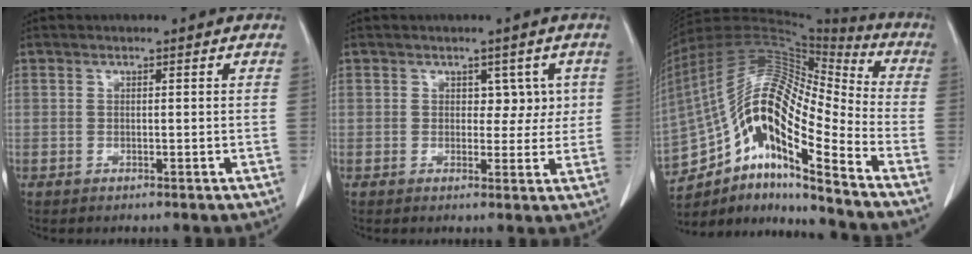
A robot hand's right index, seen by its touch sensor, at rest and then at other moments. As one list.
[{"total": 3.3, "force": [0.9, 2.3, 2.2], "torque": [-0.010, 0.007, 0.011]}, {"total": 19.2, "force": [-10.6, 3.9, 15.6], "torque": [-0.307, 0.035, -0.183]}]